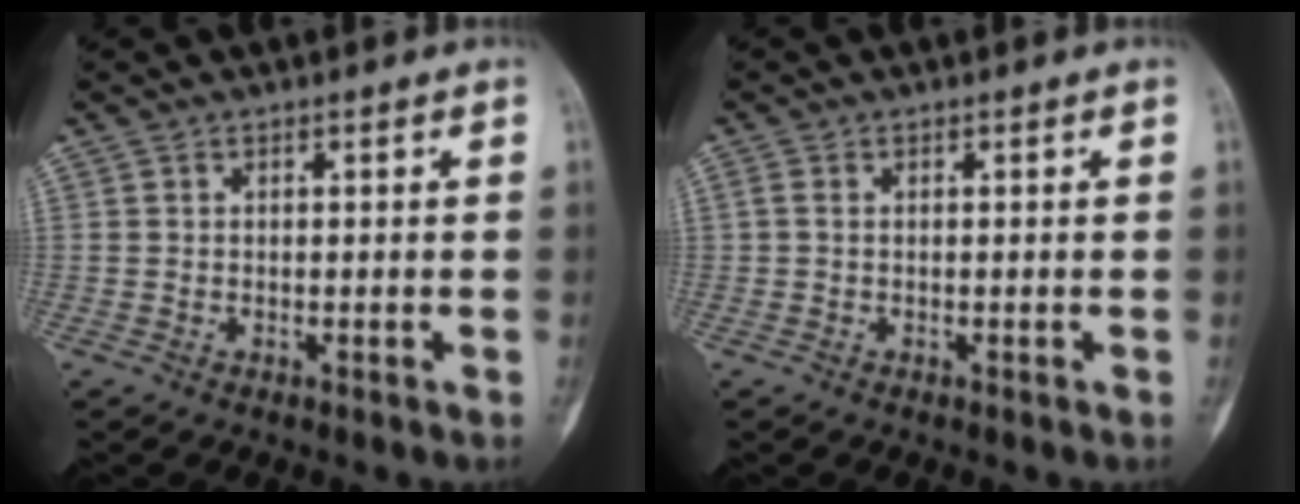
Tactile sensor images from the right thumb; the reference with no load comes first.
{"total": 0.9, "force": [-0.1, 0.5, 0.7], "torque": [-0.015, 0.000, -0.003]}